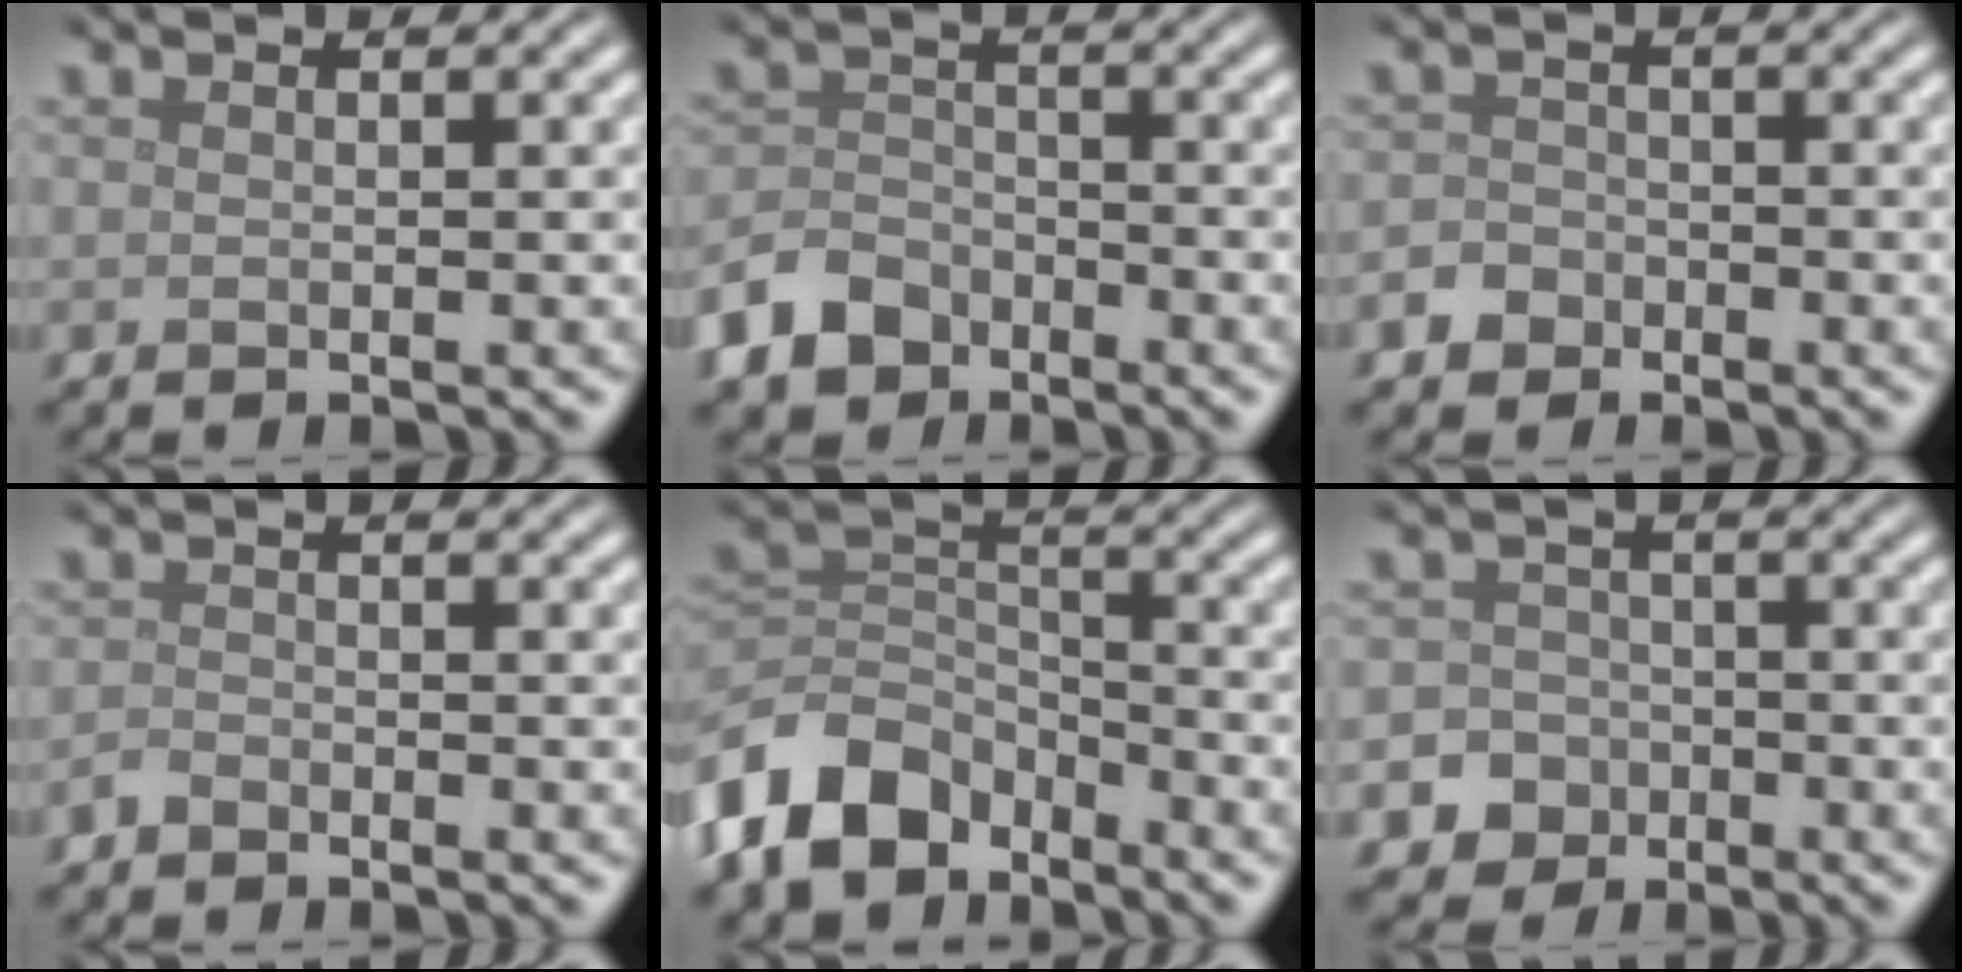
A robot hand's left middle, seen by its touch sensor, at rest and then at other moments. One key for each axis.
{"total": 4.4, "fx": -3.0, "fy": 2.8, "fz": 1.4, "tx": -0.032, "ty": 0.001, "tz": -0.066}
{"total": 2.1, "fx": -1.2, "fy": 1.6, "fz": 0.4, "tx": 0.002, "ty": 0.005, "tz": -0.028}
{"total": 1.0, "fx": -0.9, "fy": 0.4, "fz": 0.3, "tx": -0.005, "ty": 0.001, "tz": -0.021}
{"total": 7.9, "fx": -5.3, "fy": 4.8, "fz": 3.3, "tx": -0.068, "ty": -0.003, "tz": -0.120}
{"total": 5.5, "fx": -3.0, "fy": 4.6, "fz": 0.7, "tx": 0.009, "ty": -0.012, "tz": -0.067}